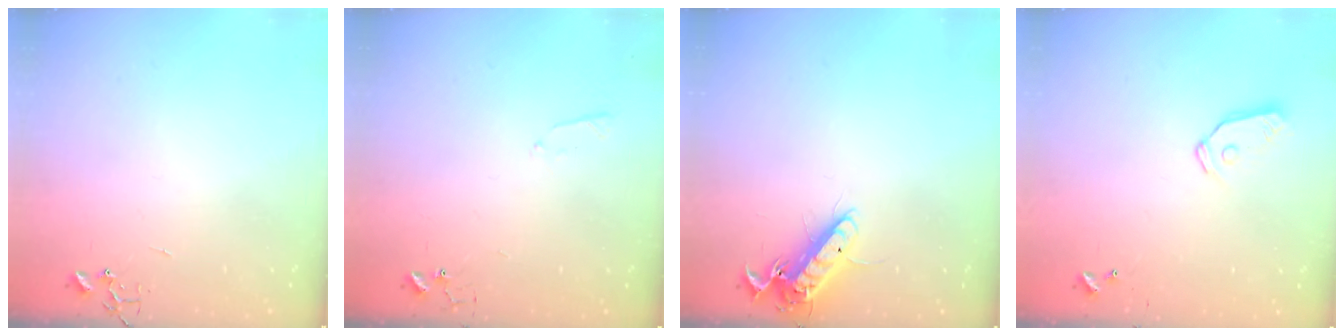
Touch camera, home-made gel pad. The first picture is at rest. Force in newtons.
{"total": 4.1, "press": 4.0, "slide": 0.8}
{"total": 13.0, "press": 12.8, "slide": 2.2}
{"total": 7.6, "press": 7.6, "slide": 0.2}